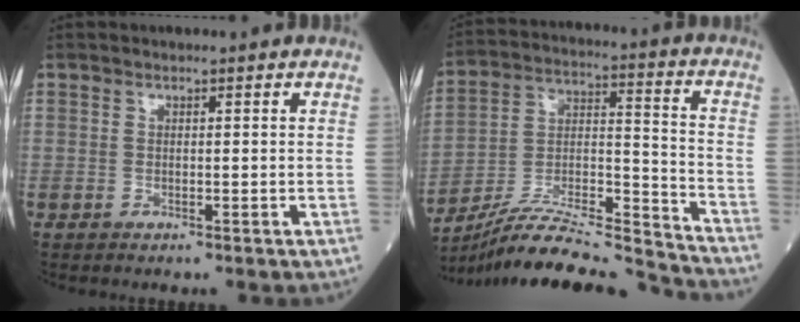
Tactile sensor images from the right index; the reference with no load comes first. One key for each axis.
{"total": 20.6, "fx": -19.6, "fy": 0.0, "fz": 6.3, "tx": -0.139, "ty": 0.005, "tz": -0.328}